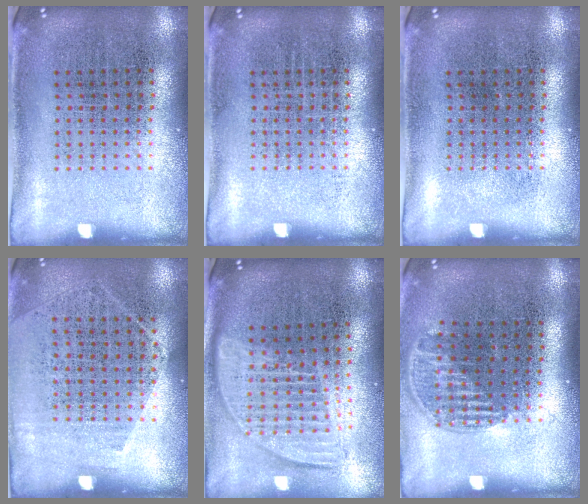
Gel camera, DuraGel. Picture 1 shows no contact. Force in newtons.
{"total": 0.0}
{"total": 0.0}
{"total": 1.3, "press": 1.0, "slide": 0.7}
{"total": 1.8, "press": 1.6, "slide": 1.0}
{"total": 1.1, "press": 1.0, "slide": 0.5}